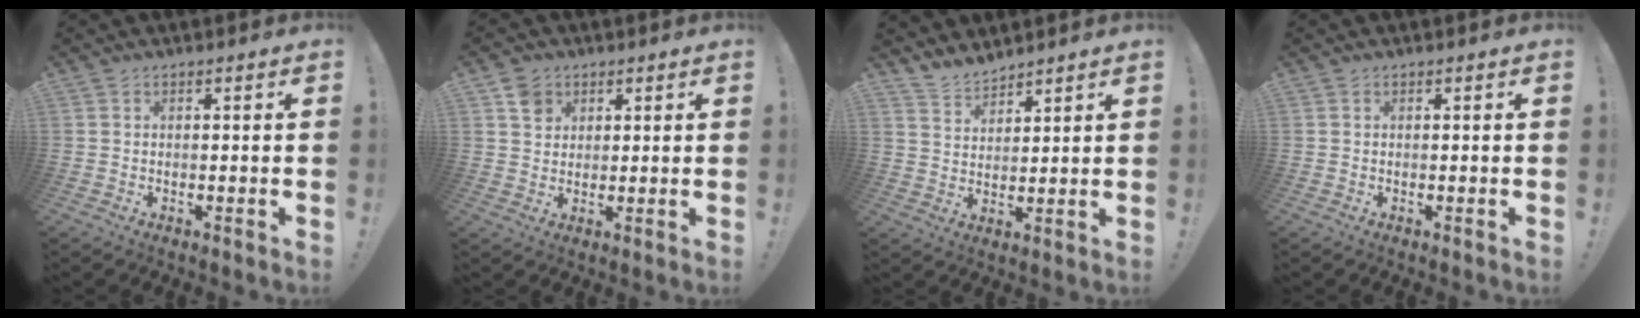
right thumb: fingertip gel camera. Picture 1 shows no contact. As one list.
[{"total": 4.7, "force": [2.4, 3.9, 1.1], "torque": [-0.001, -0.008, 0.043]}, {"total": 5.8, "force": [5.5, 1.7, 0.7], "torque": [-0.021, -0.041, 0.104]}, {"total": 0.0}]